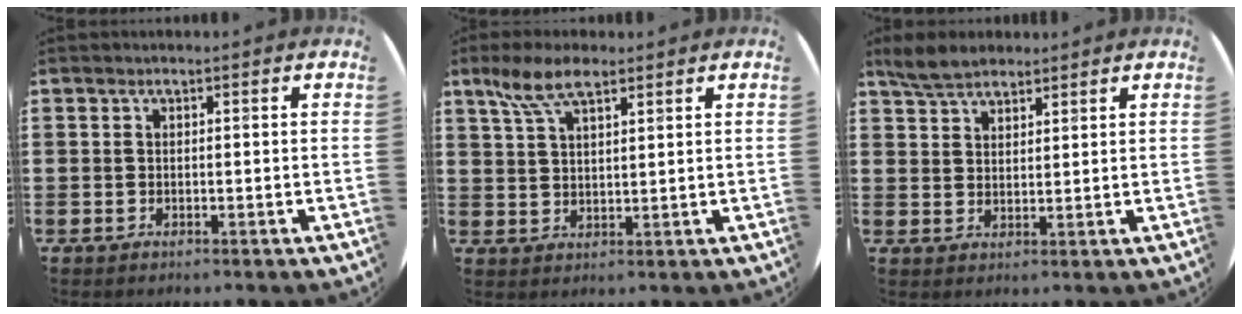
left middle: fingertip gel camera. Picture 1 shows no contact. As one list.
[{"total": 6.4, "force": [4.3, 2.4, 4.1], "torque": [-0.090, 0.004, 0.079]}, {"total": 4.6, "force": [4.1, 1.7, 1.3], "torque": [-0.036, -0.001, 0.080]}]